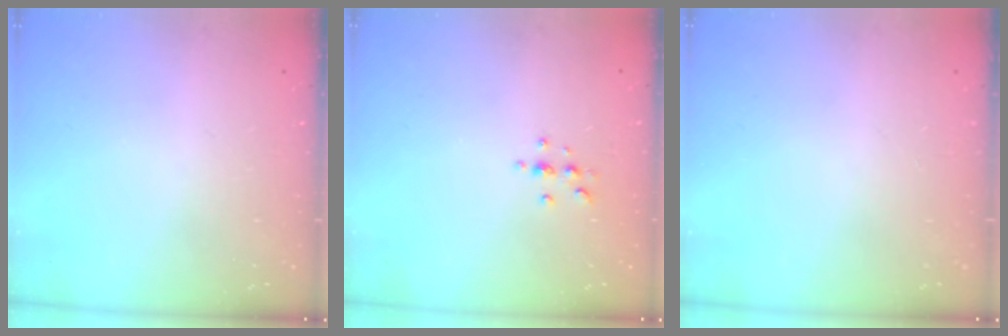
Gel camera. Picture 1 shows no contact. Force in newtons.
{"total": 2.7, "press": 2.7, "slide": 0.3}
{"total": 0.0}